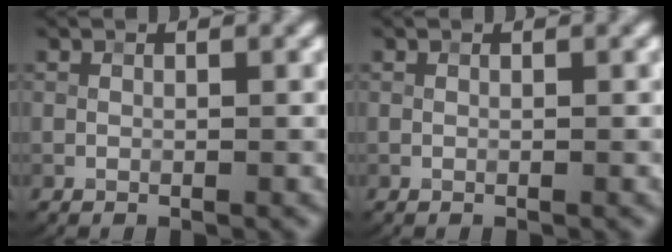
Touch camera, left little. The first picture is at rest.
{"total": 0.0}